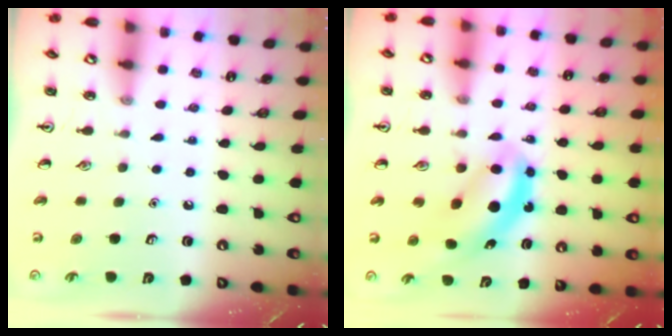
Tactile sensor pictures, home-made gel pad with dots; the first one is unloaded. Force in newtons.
{"total": 5.6, "press": 5.5, "slide": 1.2}